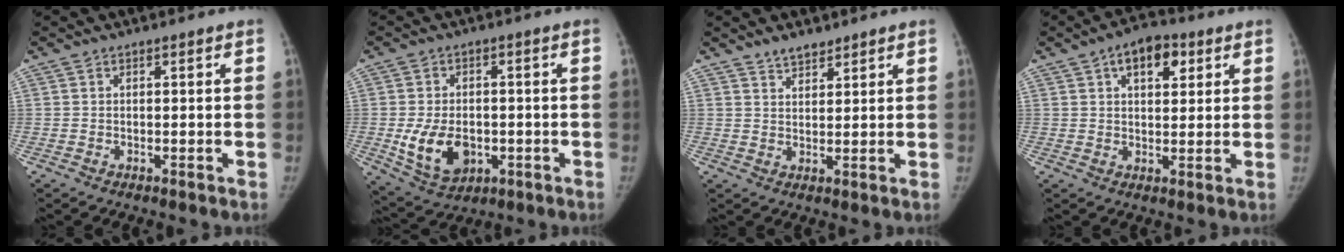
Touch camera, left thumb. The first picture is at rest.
{"total": 10.3, "force": [-2.1, 7.1, 7.1], "torque": [-0.111, 0.000, -0.021]}
{"total": 3.3, "force": [2.9, 1.4, 1.0], "torque": [-0.001, -0.020, 0.048]}
{"total": 8.3, "force": [3.8, 4.7, 5.8], "torque": [-0.059, -0.001, 0.051]}